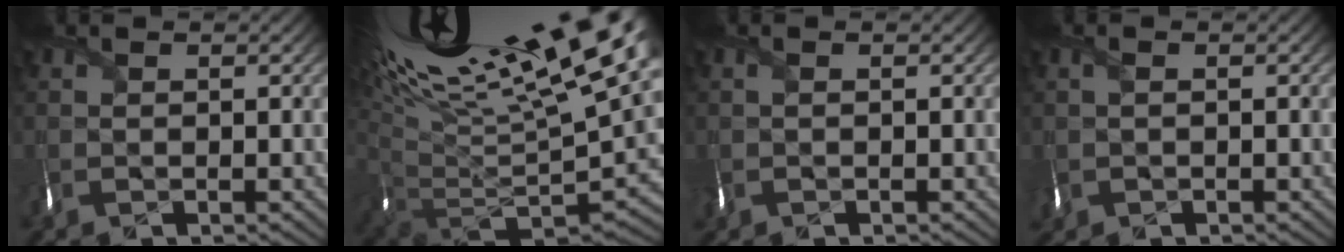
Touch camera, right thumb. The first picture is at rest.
{"total": 18.3, "force": [7.9, 6.3, 15.3], "torque": [-0.219, 0.023, 0.153]}
{"total": 0.9, "force": [-0.2, 0.5, 0.7], "torque": [-0.018, 0.000, -0.003]}
{"total": 1.3, "force": [-0.2, 0.9, 1.0], "torque": [-0.025, -0.003, -0.002]}